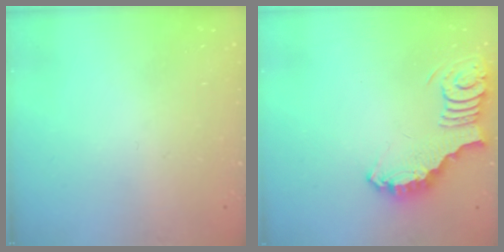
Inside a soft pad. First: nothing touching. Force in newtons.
{"total": 3.6, "press": 3.6, "slide": 0.6}